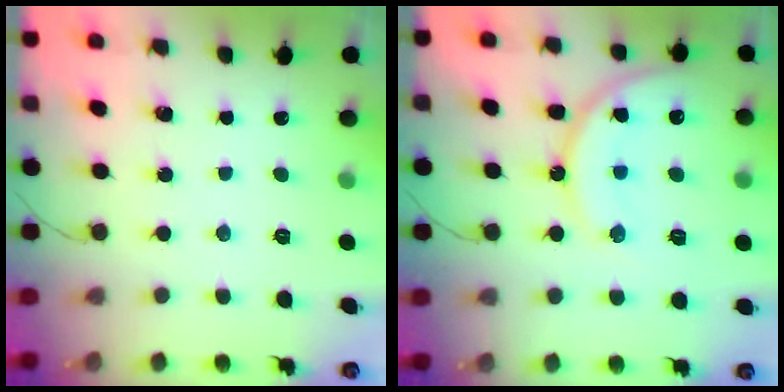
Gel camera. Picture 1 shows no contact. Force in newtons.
{"total": 15.0, "press": 14.9, "slide": 1.6}